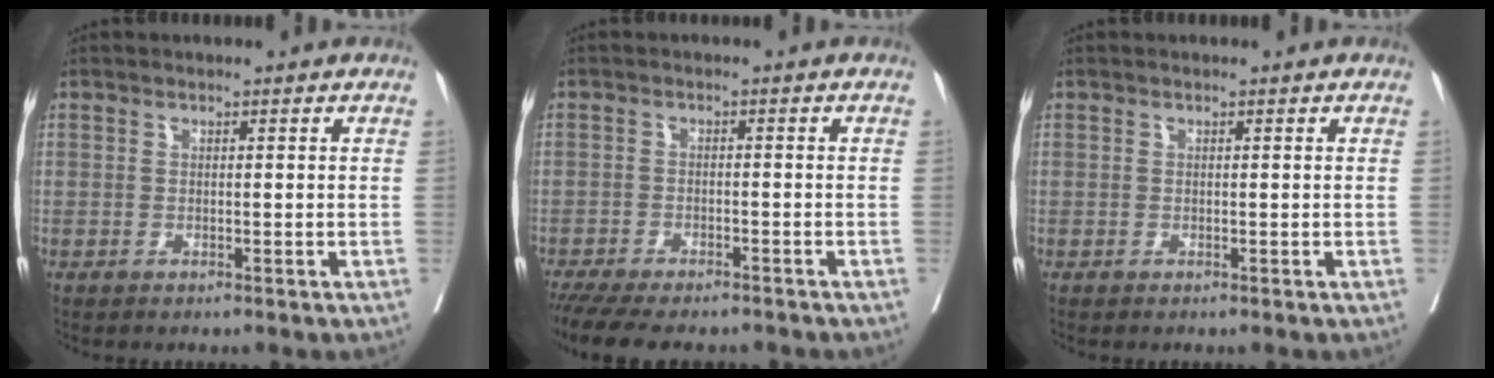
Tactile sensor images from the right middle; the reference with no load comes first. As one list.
[{"total": 12.4, "force": [-10.7, 3.2, 5.6], "torque": [-0.102, -0.015, -0.151]}, {"total": 0.0}]